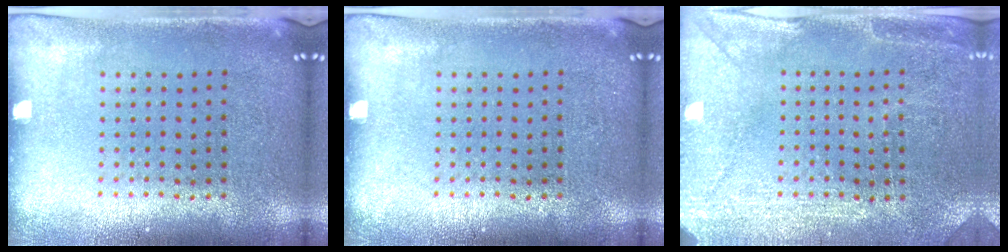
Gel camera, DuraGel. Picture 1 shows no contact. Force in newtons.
{"total": 0.0}
{"total": 2.9, "press": 2.8, "slide": 0.6}